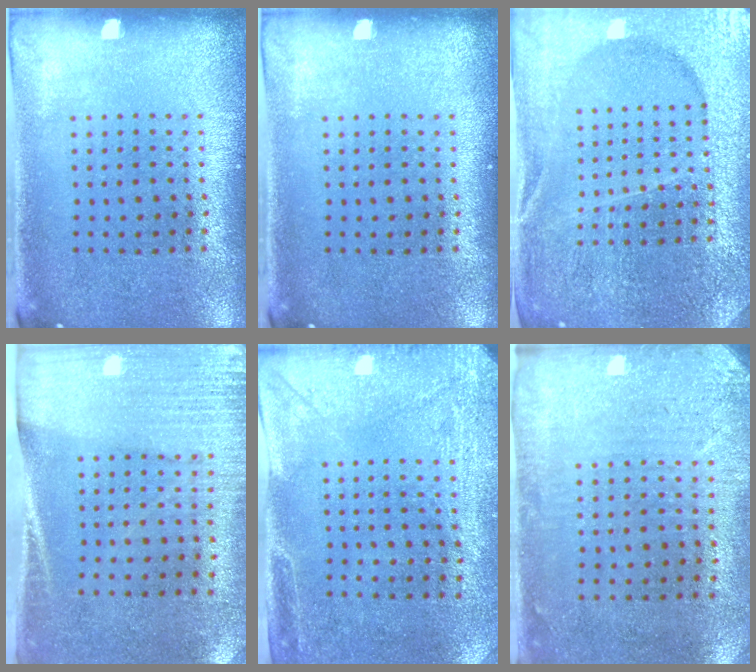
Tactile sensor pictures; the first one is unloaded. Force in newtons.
{"total": 0.0}
{"total": 4.9, "press": 4.5, "slide": 1.8}
{"total": 2.7, "press": 2.4, "slide": 1.2}
{"total": 2.9, "press": 2.3, "slide": 1.8}
{"total": 3.0, "press": 2.4, "slide": 1.8}